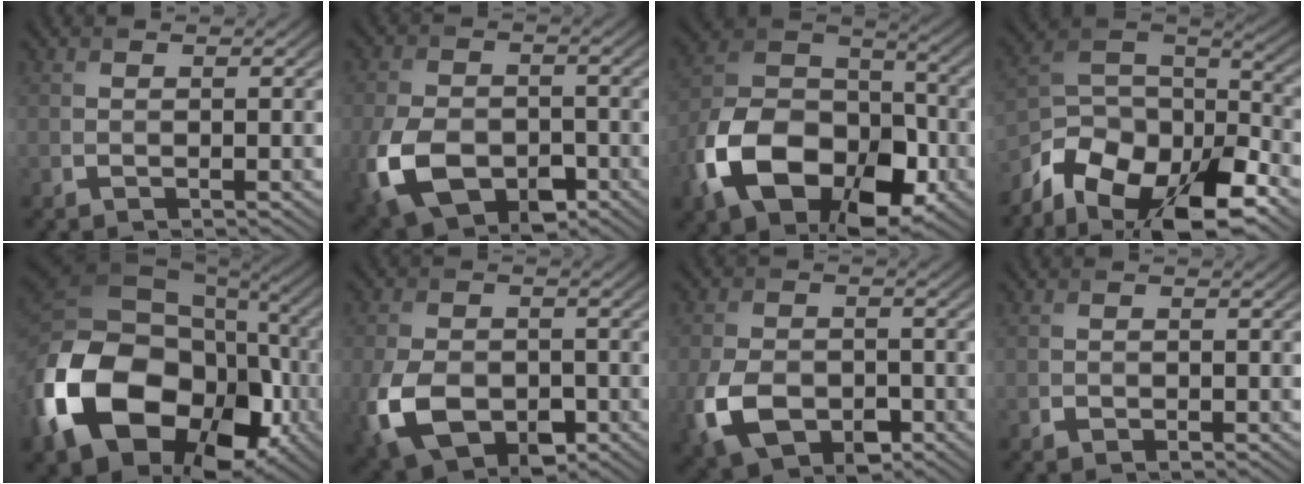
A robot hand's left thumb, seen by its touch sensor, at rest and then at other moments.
{"total": 10.9, "force": [-3.9, 7.3, 7.0], "torque": [-0.175, -0.035, -0.065]}
{"total": 16.4, "force": [-7.4, 10.3, 10.4], "torque": [-0.206, -0.033, -0.141]}
{"total": 15.9, "force": [-10.1, 7.7, 9.6], "torque": [-0.233, -0.027, -0.169]}
{"total": 20.9, "force": [-5.9, 14.7, 13.6], "torque": [-0.327, -0.040, -0.088]}
{"total": 9.9, "force": [-3.1, 6.8, 6.4], "torque": [-0.160, -0.038, -0.051]}
{"total": 8.4, "force": [-3.0, 5.7, 5.4], "torque": [-0.129, -0.029, -0.051]}
{"total": 0.9, "force": [-0.5, 0.6, 0.4], "torque": [-0.007, -0.004, -0.009]}